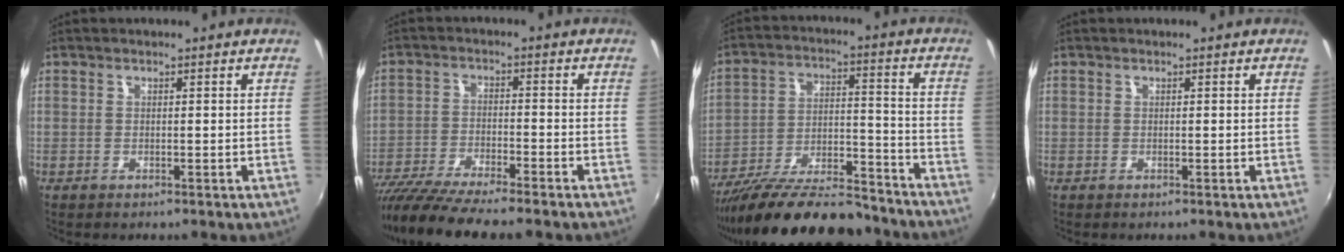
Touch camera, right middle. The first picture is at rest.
{"total": 12.8, "force": [-10.9, 0.8, 6.6], "torque": [-0.141, -0.039, -0.191]}
{"total": 22.1, "force": [-18.6, 5.3, 10.8], "torque": [-0.194, -0.025, -0.276]}
{"total": 0.0}